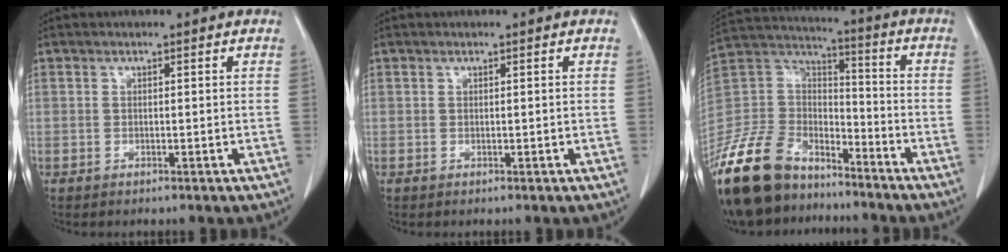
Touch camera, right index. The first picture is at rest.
{"total": 0.0}
{"total": 18.6, "force": [-14.7, 8.8, 7.3], "torque": [-0.165, 0.026, -0.274]}